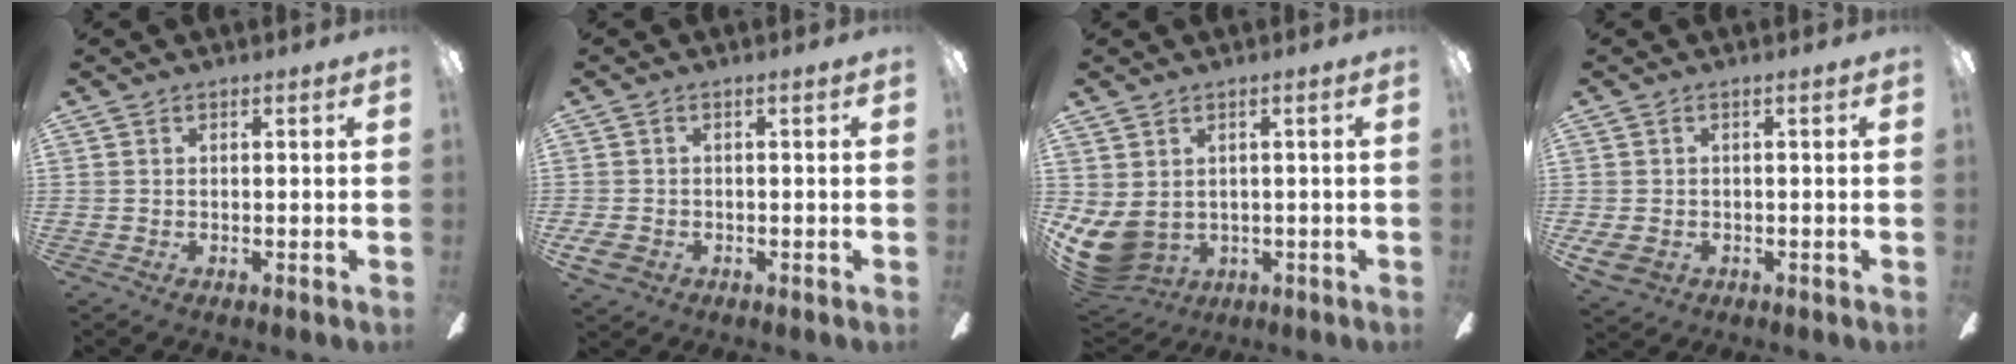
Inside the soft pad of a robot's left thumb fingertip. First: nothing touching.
{"total": 3.6, "force": [-1.5, 2.3, 2.3], "torque": [-0.055, 0.004, -0.031]}
{"total": 7.8, "force": [-0.9, 5.9, 5.0], "torque": [-0.134, -0.011, -0.012]}
{"total": 3.7, "force": [-1.1, 2.5, 2.5], "torque": [-0.060, 0.005, -0.024]}